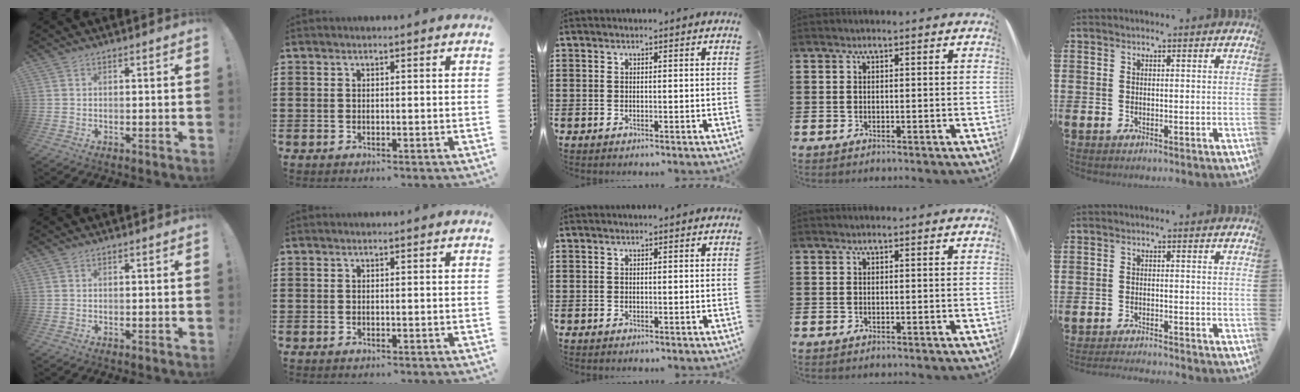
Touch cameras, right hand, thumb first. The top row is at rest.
{"little": {"total": 1.6, "force": [-1.6, -0.2, 0.1], "torque": [-0.003, 0.003, -0.032]}}